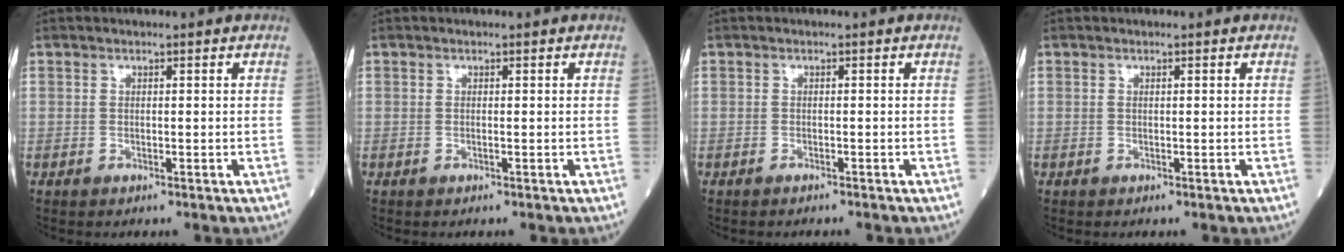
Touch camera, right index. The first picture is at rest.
{"total": 0.0}
{"total": 1.2, "force": [-1.2, 0.1, 0.2], "torque": [-0.007, -0.001, -0.015]}
{"total": 0.0}